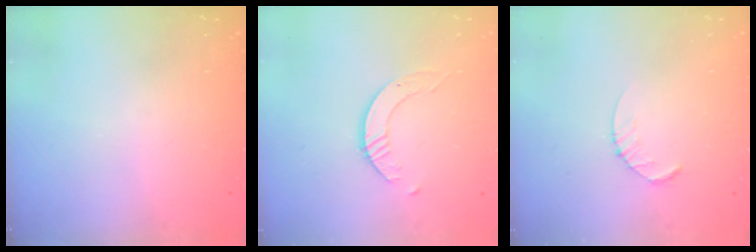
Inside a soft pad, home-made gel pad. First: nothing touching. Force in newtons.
{"total": 2.6, "press": 2.6, "slide": 0.3}
{"total": 2.6, "press": 2.6, "slide": 0.4}